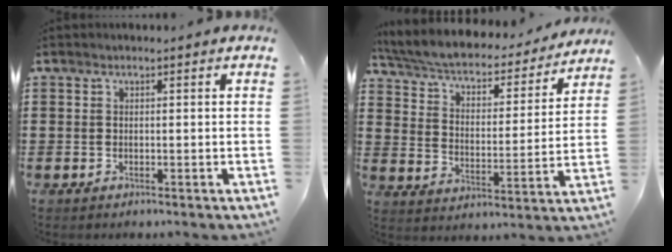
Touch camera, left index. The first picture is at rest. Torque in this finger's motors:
{"motor_torque": [1.31, -0.83, 0.54, 0.15]}